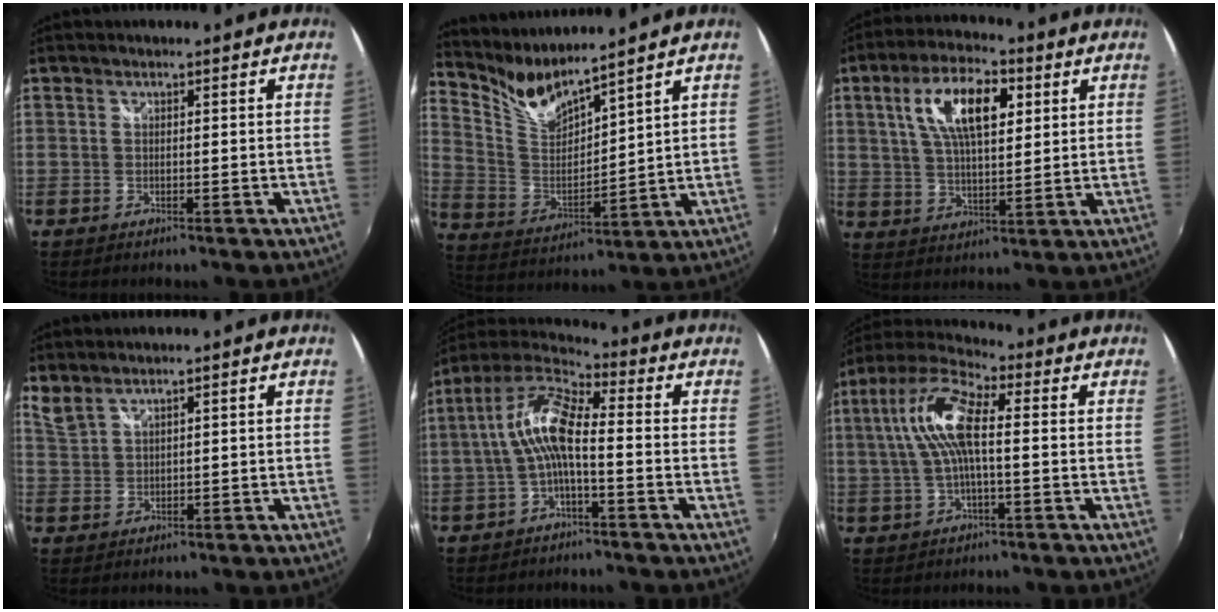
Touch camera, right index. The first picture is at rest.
{"total": 8.6, "force": [8.0, 0.2, 2.9], "torque": [-0.065, -0.023, 0.169]}
{"total": 12.7, "force": [4.5, 5.3, 10.6], "torque": [-0.193, 0.022, 0.081]}
{"total": 2.3, "force": [2.2, 0.2, 0.8], "torque": [-0.017, 0.003, 0.046]}
{"total": 9.7, "force": [-1.3, 2.8, 9.2], "torque": [-0.195, 0.020, -0.027]}
{"total": 11.5, "force": [1.2, 3.8, 10.8], "torque": [-0.219, 0.020, 0.019]}